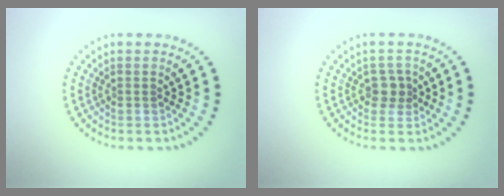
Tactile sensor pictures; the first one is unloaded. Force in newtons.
{"total": 1.7, "press": 1.5, "slide": 0.9}